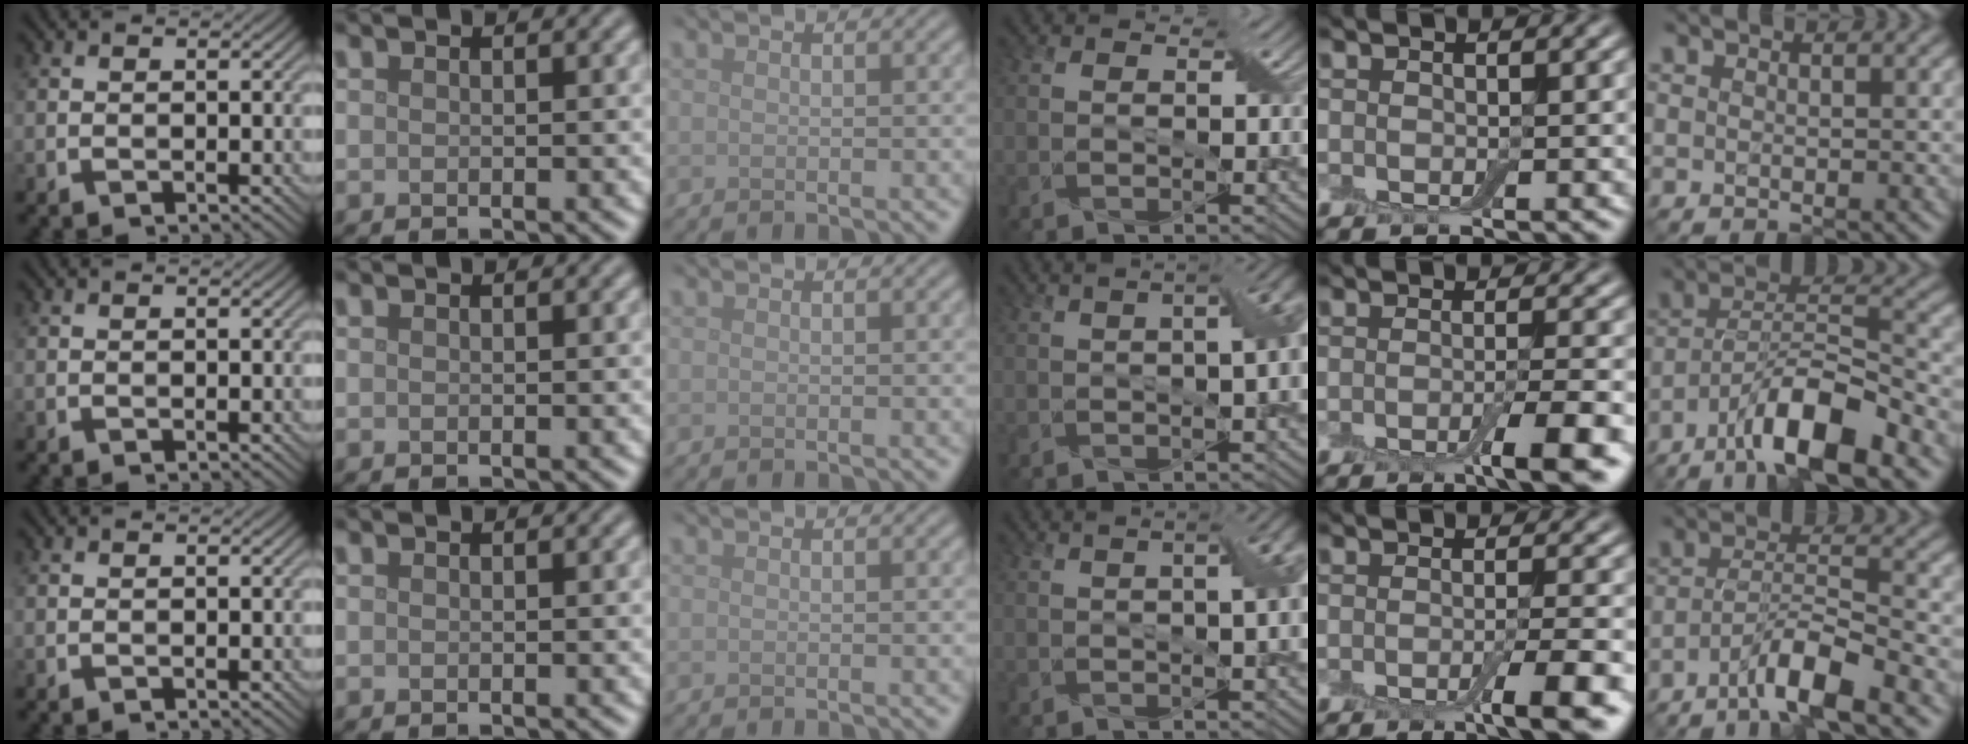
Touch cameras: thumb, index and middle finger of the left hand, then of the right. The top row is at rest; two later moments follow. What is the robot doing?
{"motion": "wrap", "object": "cling film"}